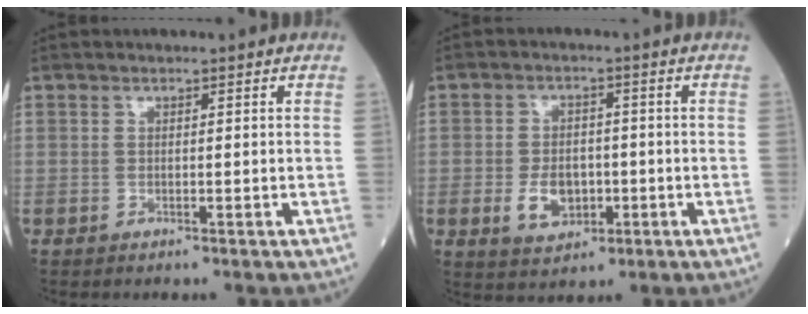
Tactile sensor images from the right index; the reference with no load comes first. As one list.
[{"total": 5.9, "force": [-1.7, 3.8, 4.2], "torque": [-0.076, 0.001, -0.023]}]